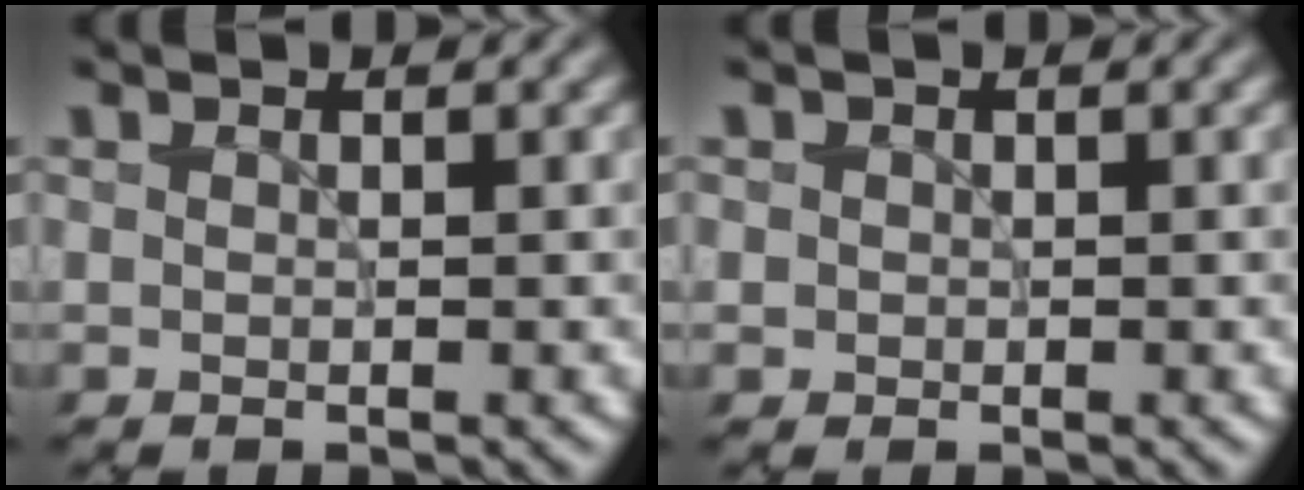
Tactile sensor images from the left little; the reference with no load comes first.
{"total": 0.7, "force": [0.1, 0.7, 0.1], "torque": [0.005, -0.001, -0.002]}